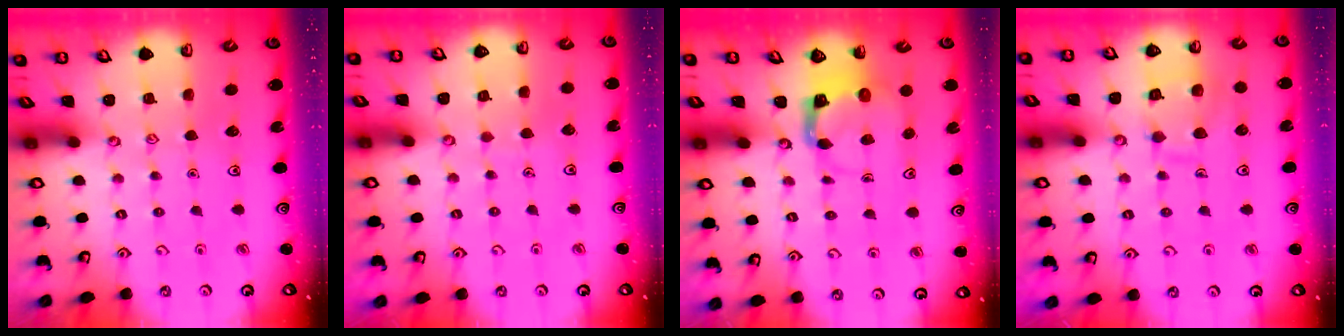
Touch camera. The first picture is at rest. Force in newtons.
{"total": 2.7, "press": 2.7, "slide": 0.2}
{"total": 3.9, "press": 3.8, "slide": 0.7}
{"total": 11.7, "press": 11.6, "slide": 1.3}